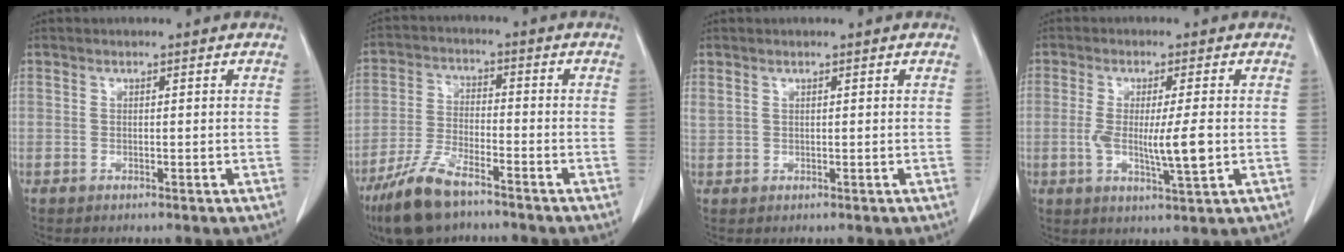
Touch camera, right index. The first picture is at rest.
{"total": 9.7, "force": [-7.1, 2.9, 6.0], "torque": [-0.129, -0.017, -0.133]}
{"total": 1.1, "force": [0.8, 0.6, 0.5], "torque": [-0.017, 0.011, 0.023]}
{"total": 7.0, "force": [-0.7, 0.5, 7.0], "torque": [-0.125, -0.017, -0.013]}